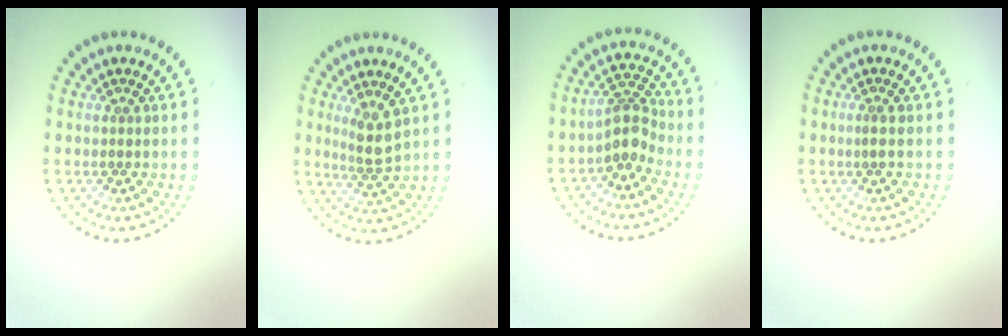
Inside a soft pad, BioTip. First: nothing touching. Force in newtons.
{"total": 2.5, "press": 2.0, "slide": 1.6}
{"total": 2.8, "press": 2.2, "slide": 1.8}
{"total": 0.6, "press": 0.4, "slide": 0.4}